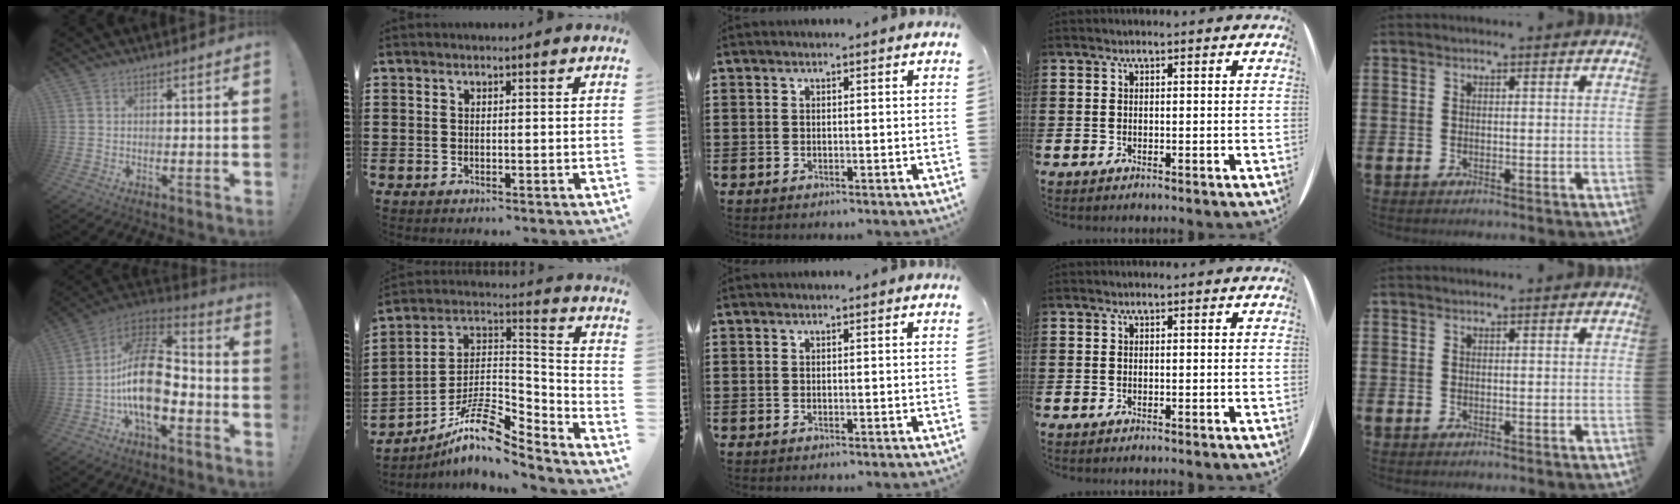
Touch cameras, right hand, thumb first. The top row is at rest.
{"thumb": {"total": 19.7, "force": [-2.8, 11.1, 16.0], "torque": [-0.303, 0.027, -0.042]}, "index": {"total": 11.1, "force": [-7.9, 3.9, 6.8], "torque": [-0.137, 0.014, -0.153]}}